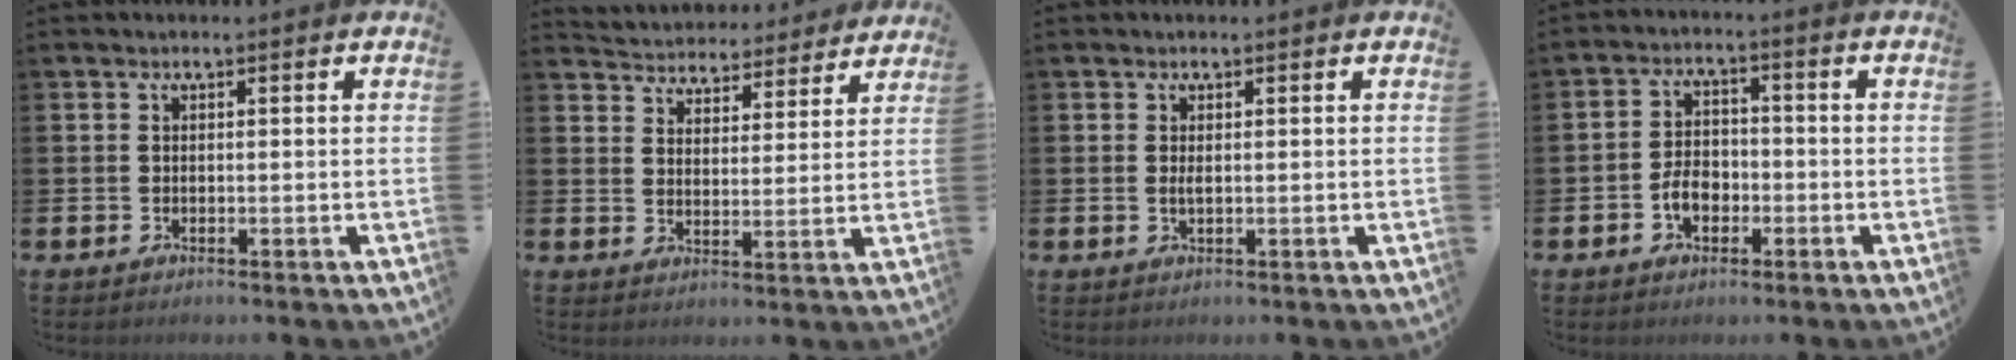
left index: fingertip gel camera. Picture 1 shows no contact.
{"total": 4.6, "force": [4.4, 1.2, -0.4], "torque": [-0.010, -0.040, 0.074]}
{"total": 0.8, "force": [0.2, 0.2, 0.8], "torque": [-0.010, -0.001, 0.001]}
{"total": 4.0, "force": [-1.6, 2.7, 2.4], "torque": [-0.032, 0.000, -0.035]}